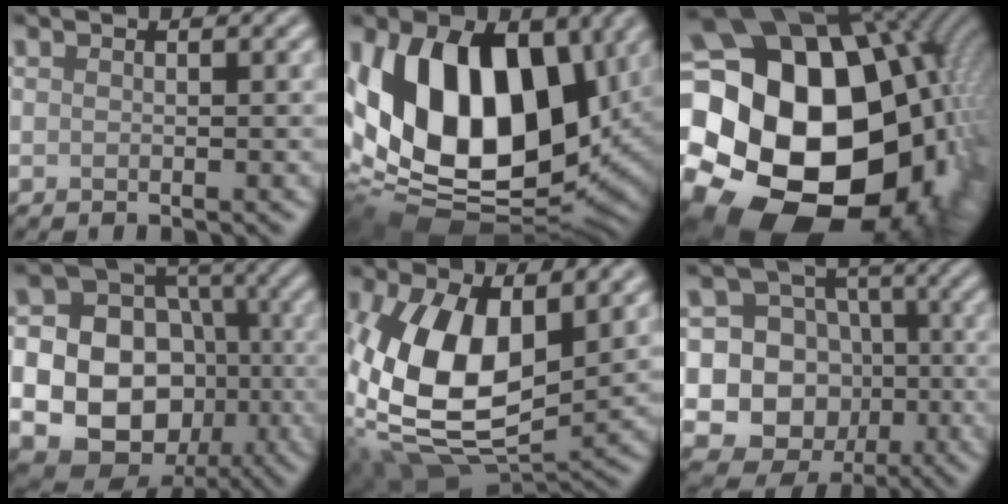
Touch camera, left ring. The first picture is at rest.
{"total": 18.2, "force": [2.6, 11.1, 14.2], "torque": [-0.262, -0.009, 0.028]}
{"total": 25.2, "force": [-3.4, 19.4, 15.7], "torque": [-0.273, -0.030, -0.099]}
{"total": 19.0, "force": [-3.2, 17.3, 7.3], "torque": [-0.169, -0.007, -0.067]}
{"total": 14.2, "force": [1.3, 7.9, 11.7], "torque": [-0.246, -0.020, 0.023]}
{"total": 14.9, "force": [-2.0, 14.3, 3.7], "torque": [-0.105, 0.004, -0.038]}